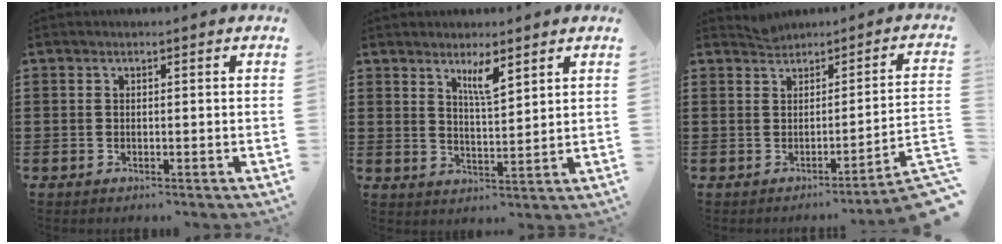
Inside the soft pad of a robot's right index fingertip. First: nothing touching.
{"total": 4.4, "force": [3.1, 0.9, 3.1], "torque": [-0.060, -0.001, 0.052]}
{"total": 2.3, "force": [-0.5, -0.8, 2.1], "torque": [-0.040, -0.014, -0.010]}